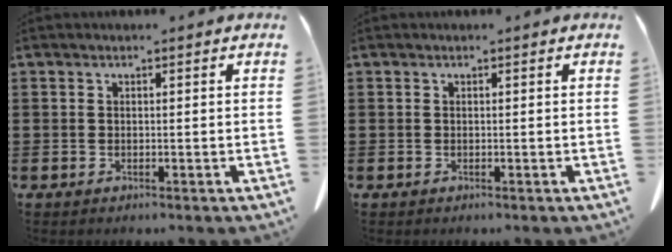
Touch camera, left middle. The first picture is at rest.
{"total": 0.0}